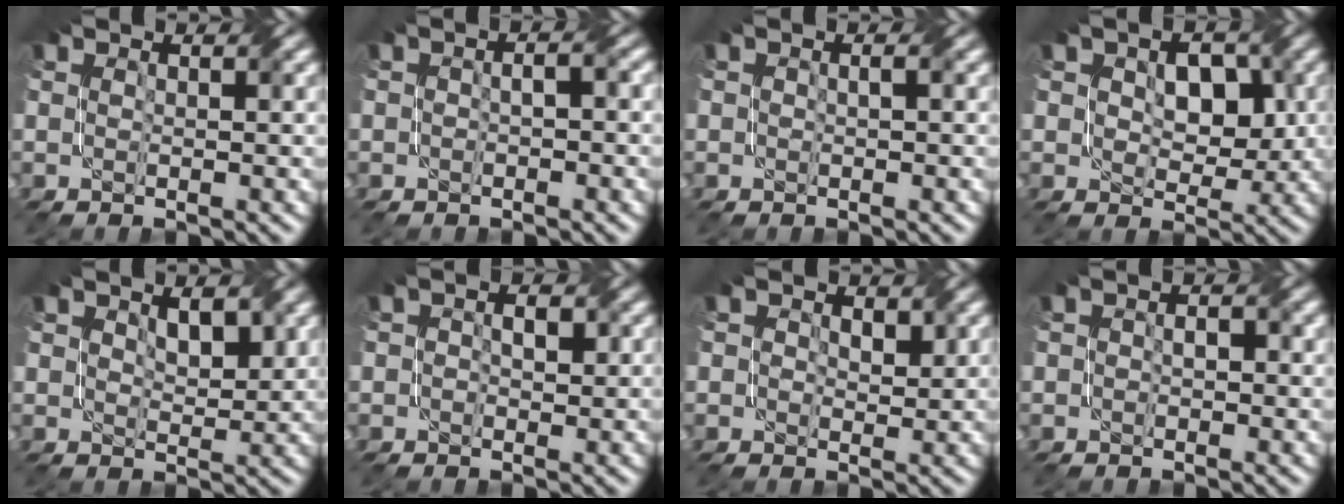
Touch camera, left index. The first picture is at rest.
{"total": 2.0, "force": [-0.9, 0.9, 1.5], "torque": [-0.022, 0.005, -0.014]}
{"total": 0.6, "force": [-0.2, 0.4, 0.4], "torque": [-0.011, 0.000, -0.004]}
{"total": 5.0, "force": [0.7, 3.3, 3.7], "torque": [-0.054, -0.005, 0.012]}
{"total": 2.9, "force": [1.2, 1.9, 1.9], "torque": [-0.040, -0.008, 0.025]}
{"total": 2.2, "force": [-0.2, 1.6, 1.5], "torque": [-0.018, 0.003, -0.002]}
{"total": 2.2, "force": [0.6, 1.9, 1.1], "torque": [-0.020, 0.005, 0.011]}
{"total": 1.4, "force": [-0.5, 0.9, 0.9], "torque": [-0.010, 0.000, -0.008]}